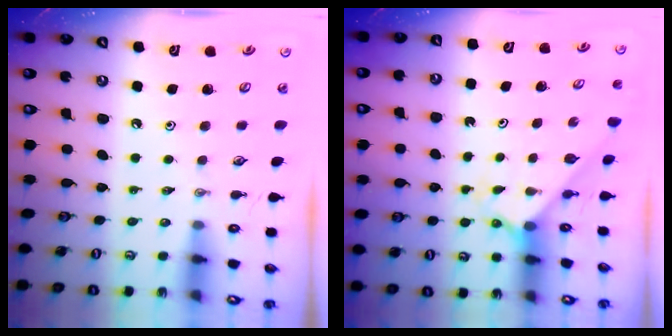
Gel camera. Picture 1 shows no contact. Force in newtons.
{"total": 2.3, "press": 2.3, "slide": 0.1}